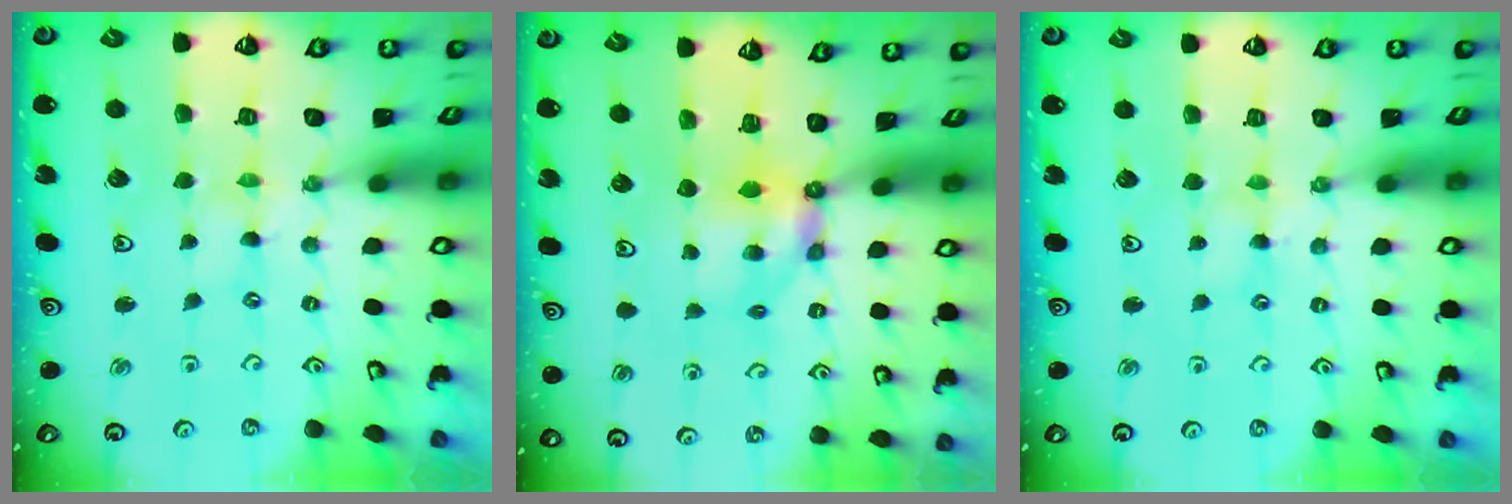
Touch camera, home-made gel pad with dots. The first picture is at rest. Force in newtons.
{"total": 6.2, "press": 6.2, "slide": 0.5}
{"total": 3.6, "press": 3.6, "slide": 0.5}